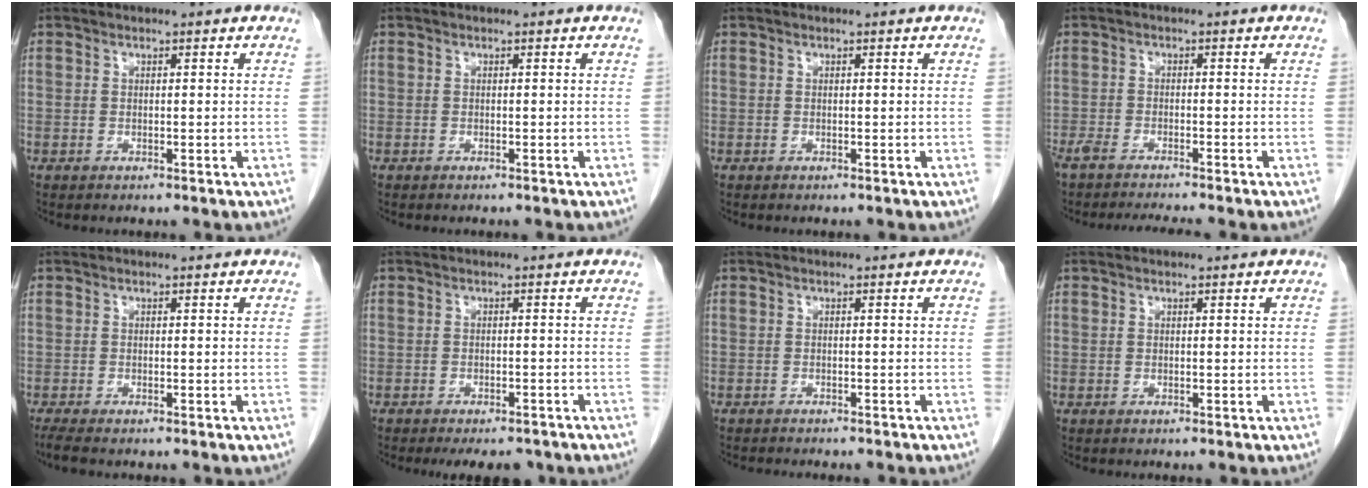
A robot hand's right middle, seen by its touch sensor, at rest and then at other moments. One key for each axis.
{"total": 0.6, "fx": -0.6, "fy": 0.1, "fz": 0.2, "tx": -0.006, "ty": -0.001, "tz": -0.010}
{"total": 0.0}
{"total": 7.2, "fx": -6.5, "fy": 0.0, "fz": 3.0, "tx": -0.044, "ty": -0.012, "tz": -0.104}
{"total": 2.1, "fx": -1.8, "fy": 0.1, "fz": 1.2, "tx": -0.028, "ty": -0.008, "tz": -0.032}
{"total": 6.6, "fx": -5.6, "fy": 2.4, "fz": 2.6, "tx": -0.025, "ty": -0.007, "tz": -0.069}
{"total": 6.4, "fx": -5.8, "fy": 1.1, "fz": 2.6, "tx": -0.028, "ty": -0.008, "tz": -0.070}
{"total": 0.0}